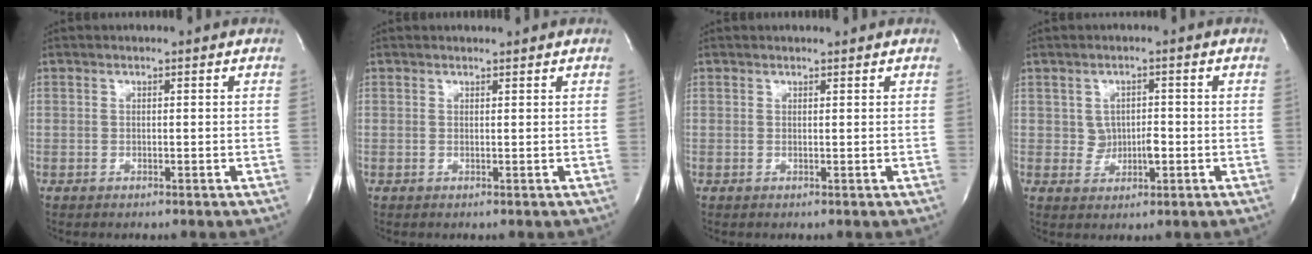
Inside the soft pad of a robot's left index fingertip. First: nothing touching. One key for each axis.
{"total": 1.1, "fx": 1.1, "fy": 0.0, "fz": 0.2, "tx": -0.004, "ty": 0.005, "tz": 0.017}
{"total": 1.3, "fx": 1.2, "fy": 0.1, "fz": 0.5, "tx": -0.006, "ty": 0.008, "tz": 0.017}
{"total": 2.9, "fx": -0.5, "fy": 2.1, "fz": 1.9, "tx": -0.024, "ty": 0.002, "tz": -0.002}